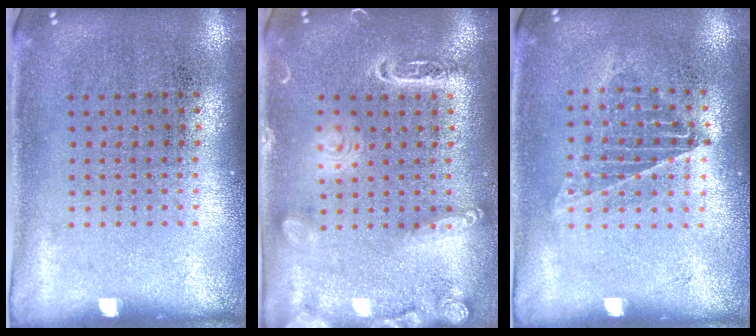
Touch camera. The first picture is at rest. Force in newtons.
{"total": 1.8, "press": 1.8, "slide": 0.1}
{"total": 1.1, "press": 1.0, "slide": 0.2}